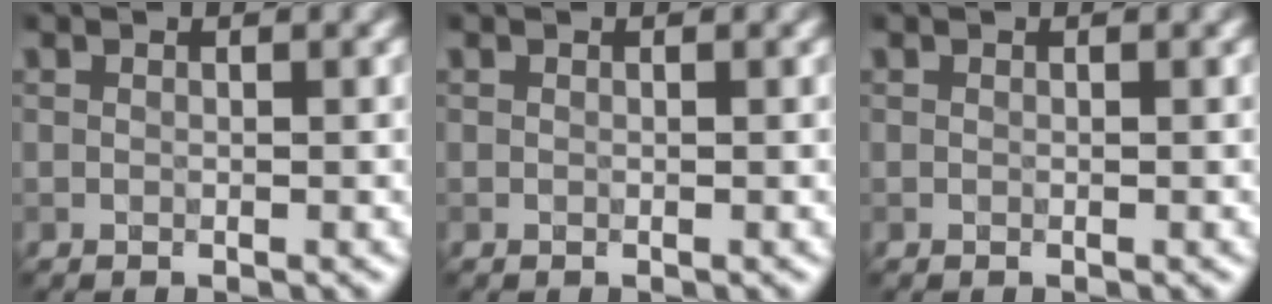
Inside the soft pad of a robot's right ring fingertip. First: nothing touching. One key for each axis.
{"total": 0.0}
{"total": 0.0}